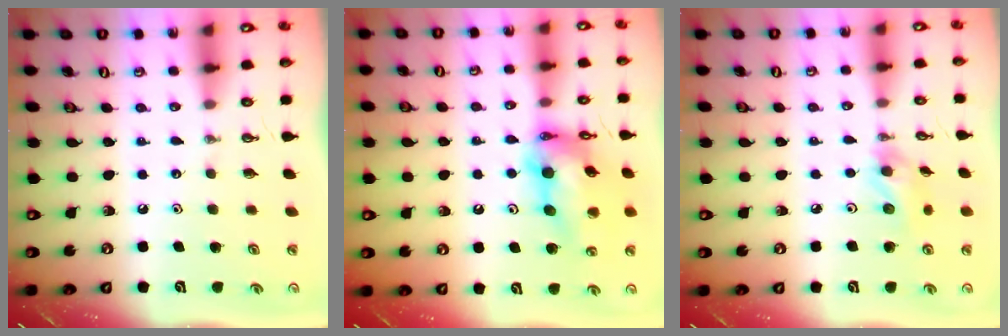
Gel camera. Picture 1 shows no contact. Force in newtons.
{"total": 17.7, "press": 17.6, "slide": 1.8}
{"total": 10.1, "press": 10.0, "slide": 1.1}